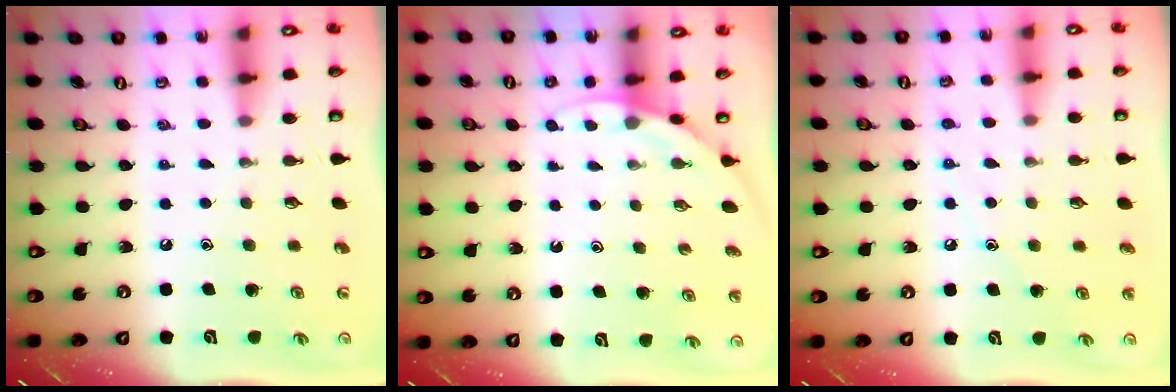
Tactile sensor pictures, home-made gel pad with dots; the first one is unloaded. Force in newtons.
{"total": 3.4, "press": 3.4, "slide": 0.2}
{"total": 6.5, "press": 6.4, "slide": 0.8}